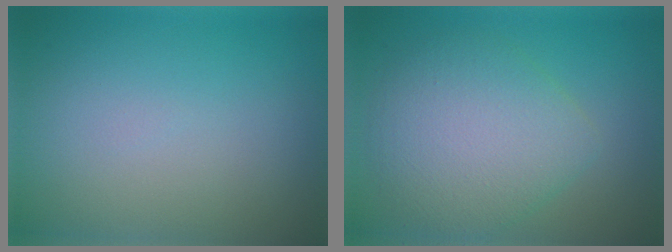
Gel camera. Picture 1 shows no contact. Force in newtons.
{"total": 5.8, "press": 5.8, "slide": 0.2}